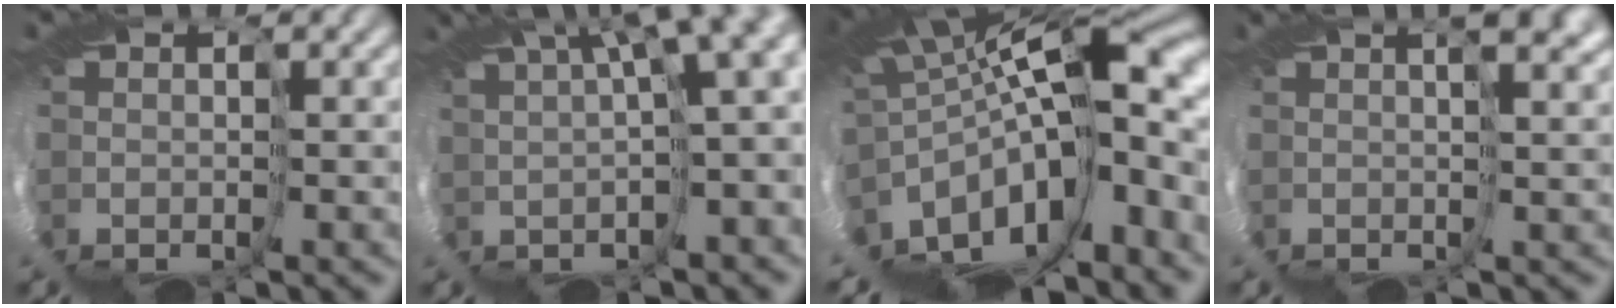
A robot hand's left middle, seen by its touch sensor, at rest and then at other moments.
{"total": 7.1, "force": [3.5, -0.4, 6.2], "torque": [-0.055, 0.009, 0.089]}
{"total": 8.4, "force": [-2.7, 1.7, 7.7], "torque": [-0.151, -0.021, -0.041]}
{"total": 3.0, "force": [1.8, -1.3, 2.1], "torque": [-0.033, 0.001, 0.039]}